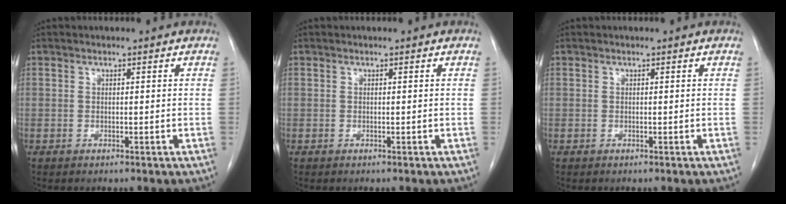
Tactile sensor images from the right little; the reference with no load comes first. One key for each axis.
{"total": 0.0}
{"total": 0.0}